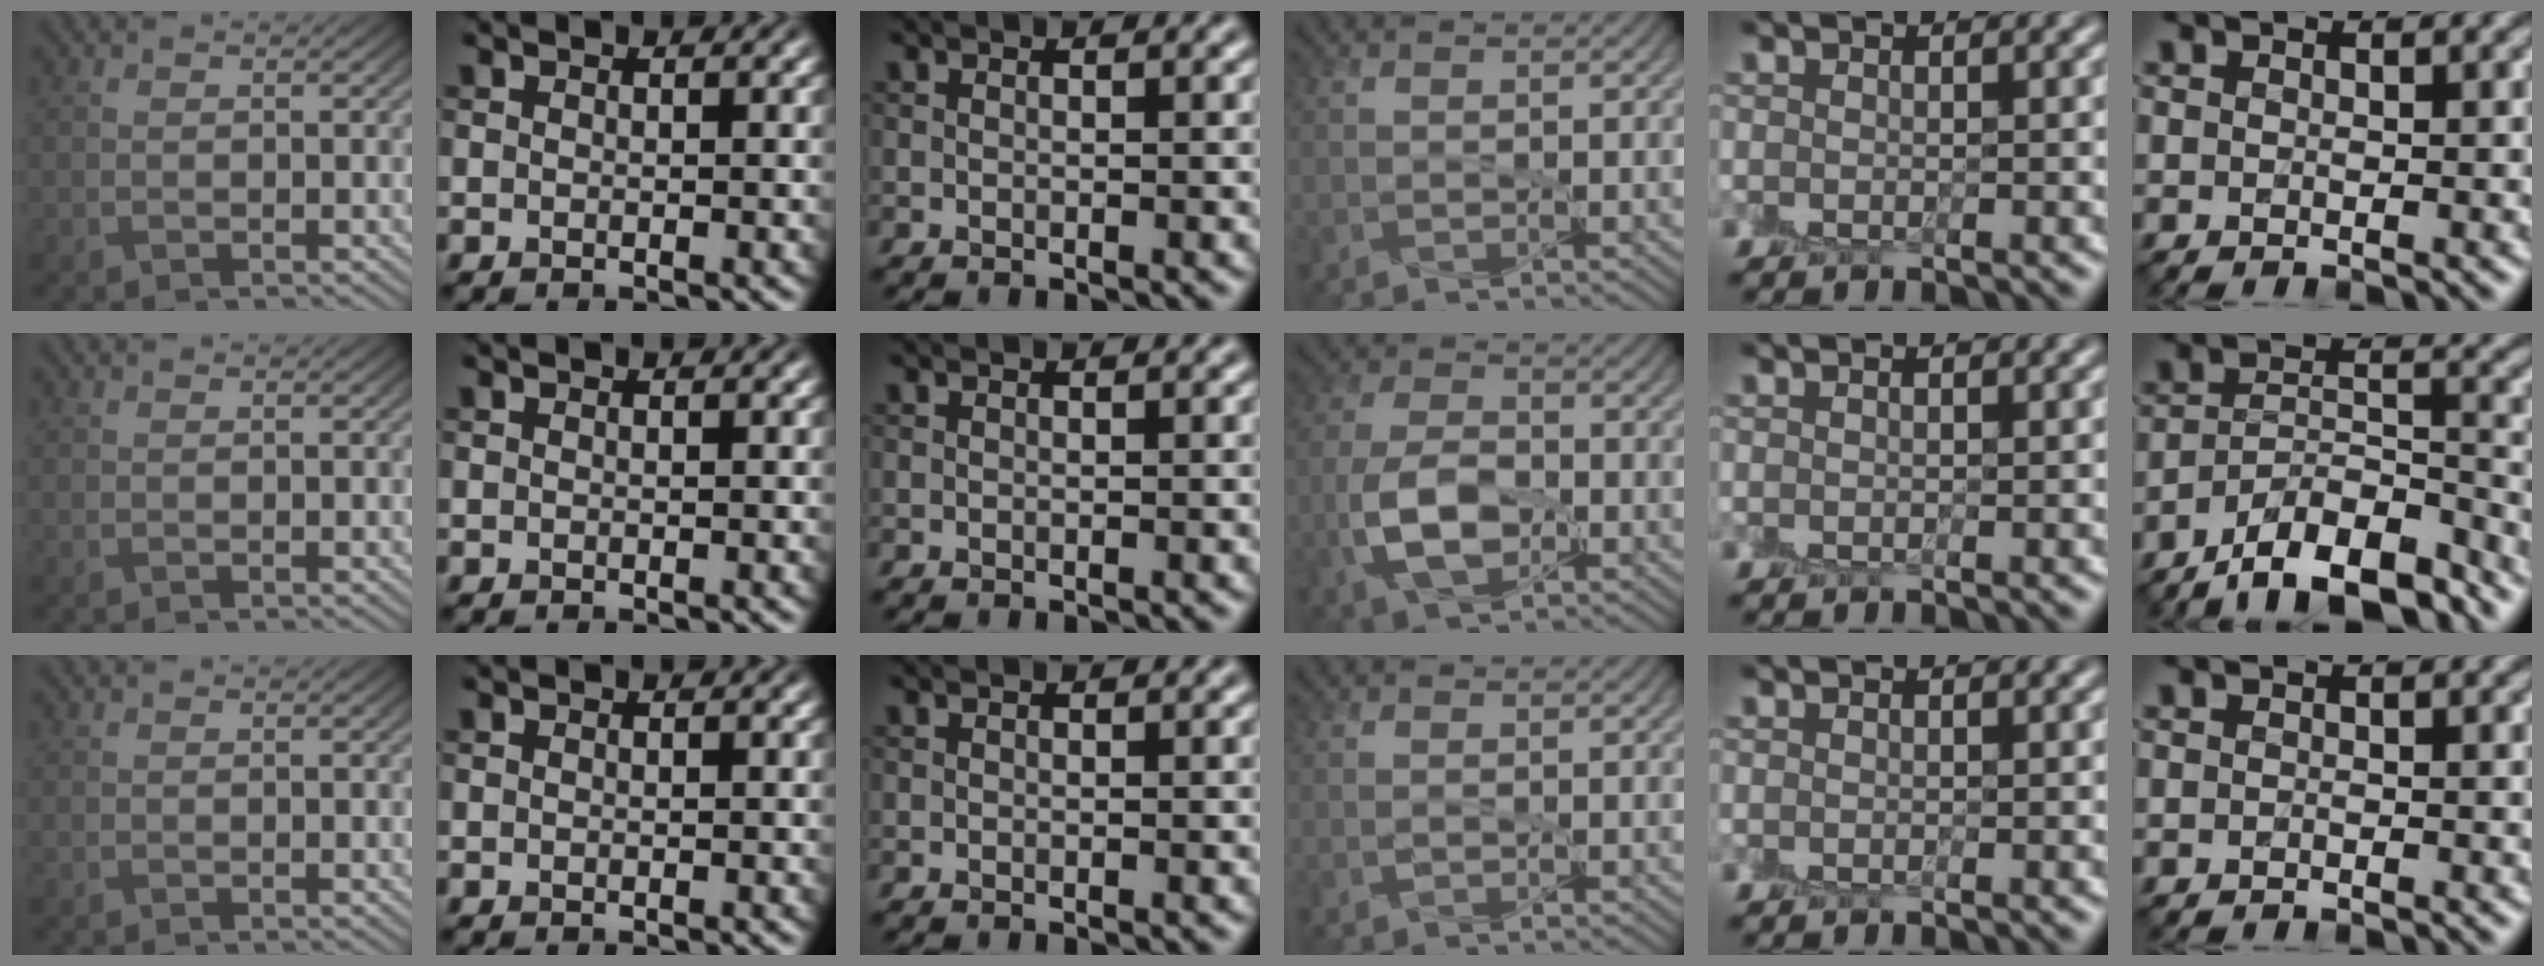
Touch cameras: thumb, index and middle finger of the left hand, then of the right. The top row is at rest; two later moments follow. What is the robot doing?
{"motion": "peel", "object": "sticky note"}